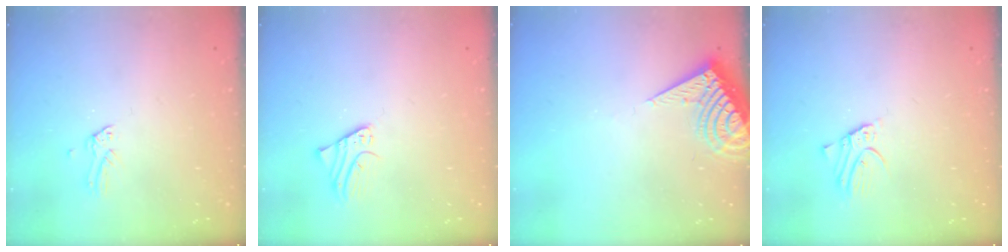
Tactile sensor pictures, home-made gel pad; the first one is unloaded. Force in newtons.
{"total": 1.8, "press": 1.8, "slide": 0.1}
{"total": 9.1, "press": 9.0, "slide": 1.2}
{"total": 2.4, "press": 2.4, "slide": 0.1}